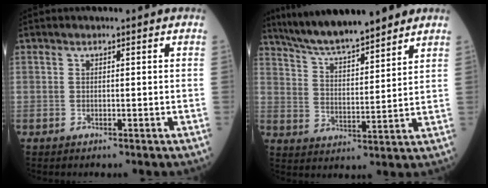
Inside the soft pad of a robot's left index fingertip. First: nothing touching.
{"total": 14.6, "force": [12.7, 1.8, 7.0], "torque": [-0.112, 0.012, 0.215]}